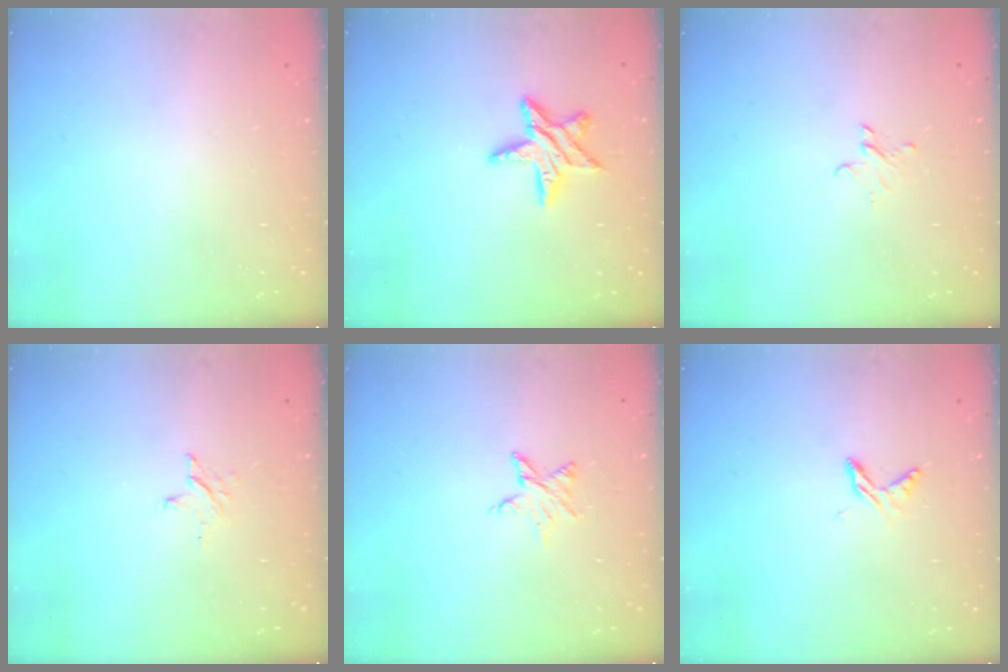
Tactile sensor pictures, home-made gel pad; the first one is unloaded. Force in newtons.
{"total": 10.6, "press": 10.6, "slide": 0.7}
{"total": 2.6, "press": 2.6, "slide": 0.2}
{"total": 2.6, "press": 2.6, "slide": 0.3}
{"total": 4.6, "press": 4.5, "slide": 0.5}
{"total": 5.9, "press": 5.9, "slide": 0.6}